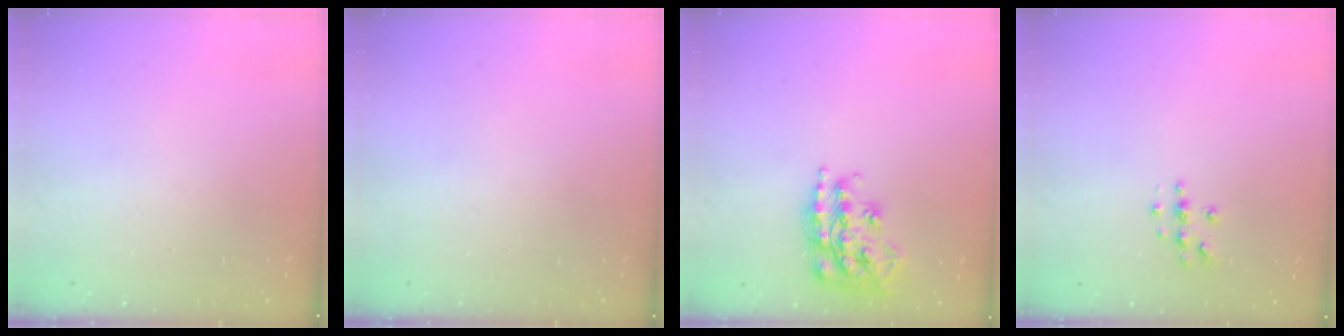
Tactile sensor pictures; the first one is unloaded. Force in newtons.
{"total": 0.0}
{"total": 17.9, "press": 17.8, "slide": 1.1}
{"total": 4.2, "press": 4.2, "slide": 0.5}